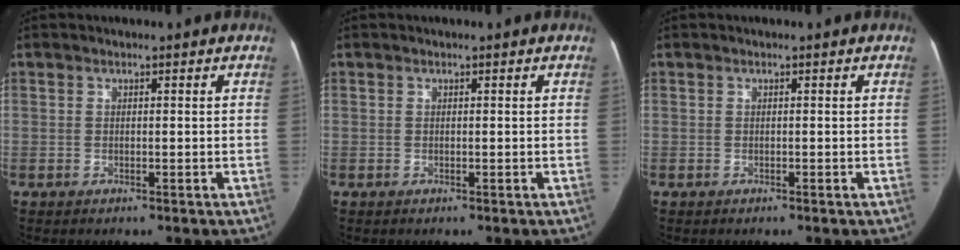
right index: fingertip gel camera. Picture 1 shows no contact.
{"total": 0.0}
{"total": 0.0}